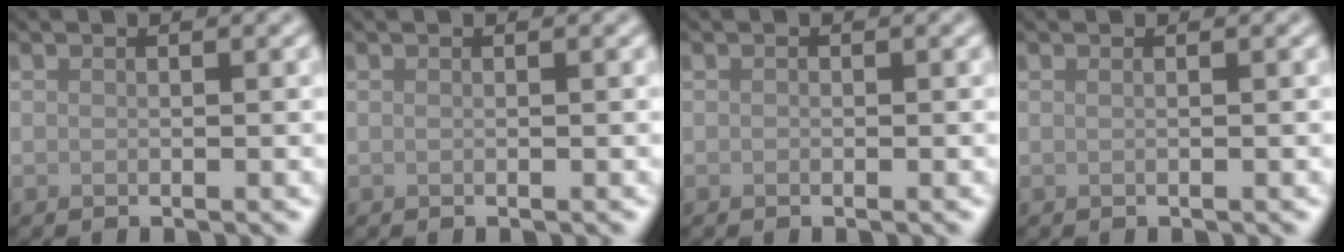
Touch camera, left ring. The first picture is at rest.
{"total": 0.0}
{"total": 0.0}
{"total": 0.7, "force": [0.2, 0.4, 0.6], "torque": [-0.004, -0.002, -0.005]}